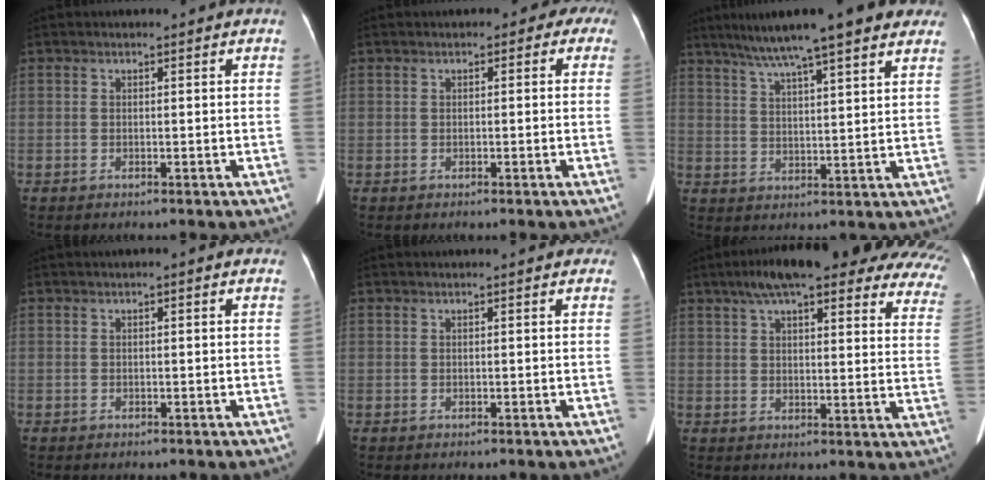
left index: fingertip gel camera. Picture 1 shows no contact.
{"total": 2.4, "force": [1.0, 1.5, 1.6], "torque": [-0.004, 0.012, 0.003]}
{"total": 17.4, "force": [13.6, 2.0, 10.7], "torque": [-0.171, 0.036, 0.188]}
{"total": 0.6, "force": [0.2, 0.3, 0.5], "torque": [-0.005, 0.013, 0.001]}
{"total": 2.4, "force": [1.9, 0.5, 1.3], "torque": [-0.014, 0.021, 0.018]}
{"total": 29.9, "force": [23.2, 5.7, 18.0], "torque": [-0.199, 0.007, 0.271]}